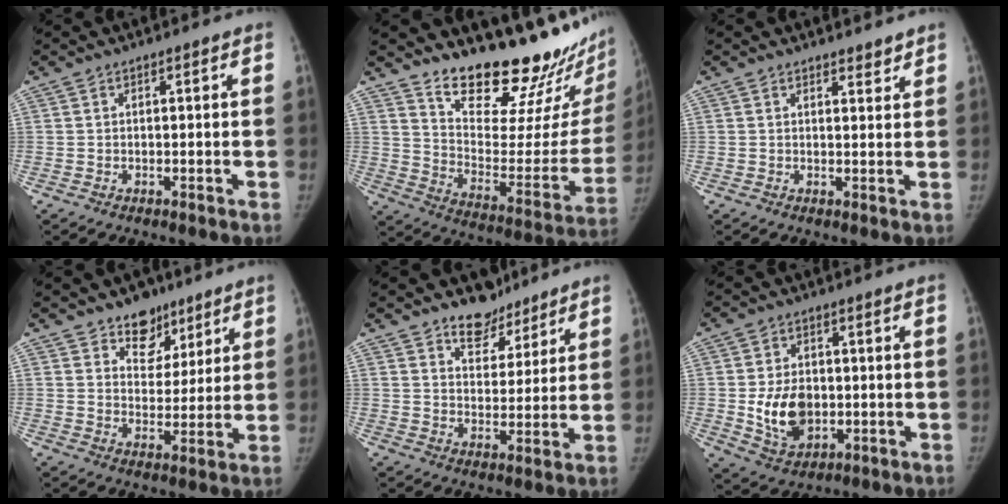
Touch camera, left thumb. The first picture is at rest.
{"total": 25.0, "force": [21.2, 6.3, 11.5], "torque": [-0.127, -0.169, 0.302]}
{"total": 2.1, "force": [2.0, 0.7, 0.5], "torque": [0.005, -0.015, 0.026]}
{"total": 8.3, "force": [5.7, 5.6, 2.1], "torque": [0.007, -0.034, 0.094]}
{"total": 7.7, "force": [6.0, 4.5, 1.8], "torque": [0.007, -0.041, 0.102]}
{"total": 10.1, "force": [-1.0, 7.2, 7.0], "torque": [-0.095, -0.006, -0.004]}